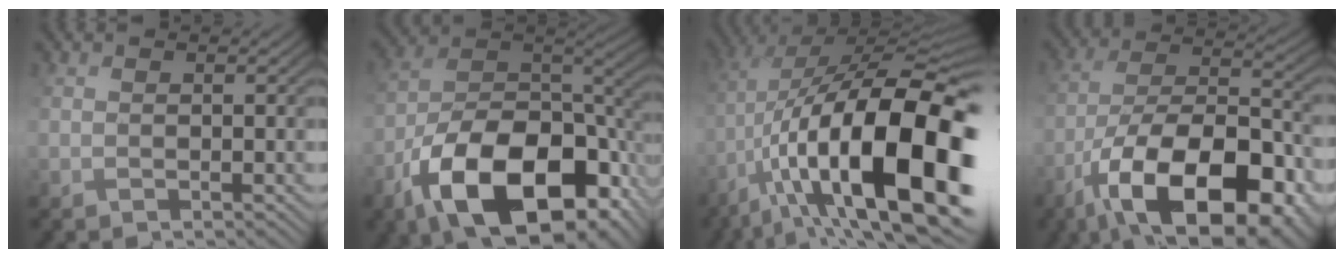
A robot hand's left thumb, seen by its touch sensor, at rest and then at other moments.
{"total": 18.0, "force": [-9.5, 9.1, 12.3], "torque": [-0.211, -0.034, -0.155]}
{"total": 20.9, "force": [-6.2, 8.5, 18.1], "torque": [-0.315, -0.002, -0.101]}
{"total": 19.7, "force": [-10.7, 8.8, 14.0], "torque": [-0.230, -0.031, -0.160]}